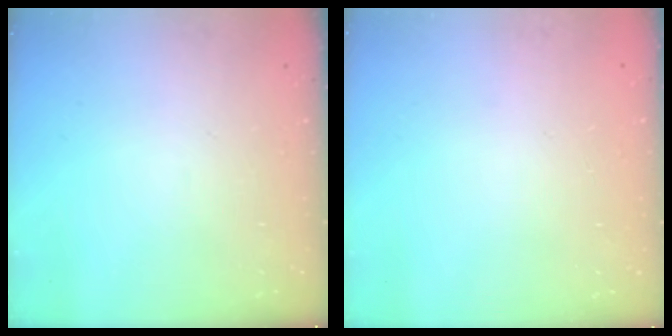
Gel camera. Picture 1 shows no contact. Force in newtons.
{"total": 0.0}